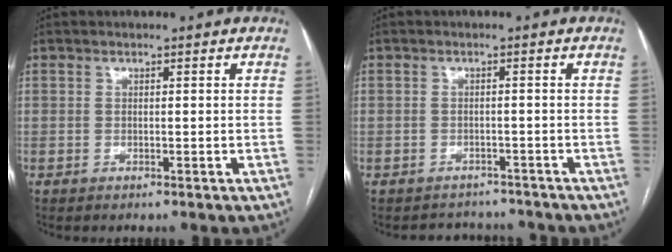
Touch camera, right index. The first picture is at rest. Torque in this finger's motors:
{"motor_torque": [-0.81, 0.01, -0.37, -0.09]}